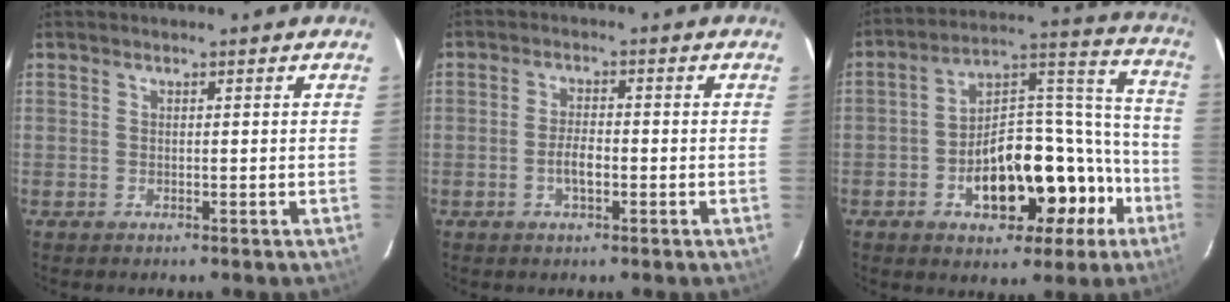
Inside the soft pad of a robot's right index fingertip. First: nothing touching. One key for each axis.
{"total": 3.3, "fx": -1.3, "fy": 1.2, "fz": 2.7, "tx": -0.057, "ty": 0.001, "tz": -0.022}
{"total": 20.1, "fx": -9.3, "fy": 10.5, "fz": 14.3, "tx": -0.215, "ty": 0.057, "tz": -0.123}